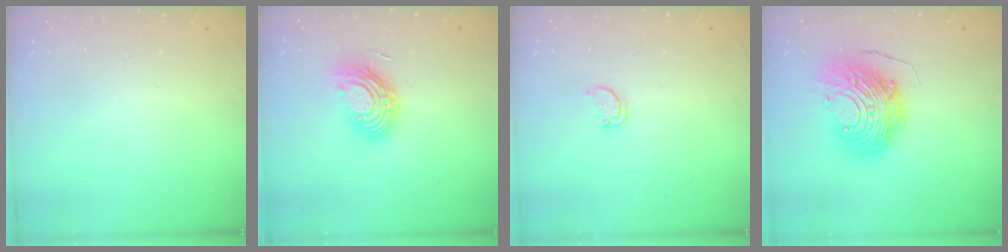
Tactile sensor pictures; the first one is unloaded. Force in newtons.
{"total": 12.0, "press": 12.0, "slide": 1.1}
{"total": 1.8, "press": 1.8, "slide": 0.1}
{"total": 17.9, "press": 17.9, "slide": 1.5}